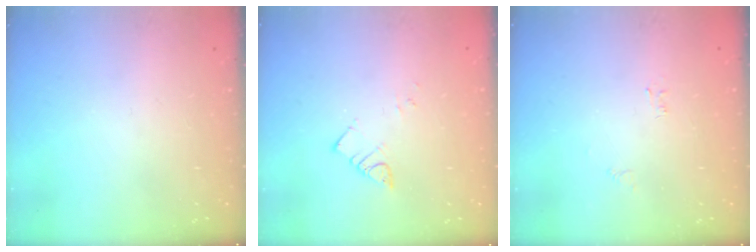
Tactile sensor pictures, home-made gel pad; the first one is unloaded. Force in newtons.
{"total": 3.2, "press": 3.2, "slide": 0.2}
{"total": 2.5, "press": 2.5, "slide": 0.3}